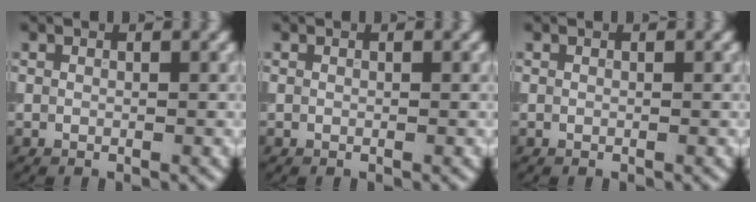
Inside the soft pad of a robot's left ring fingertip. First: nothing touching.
{"total": 0.0}
{"total": 0.0}